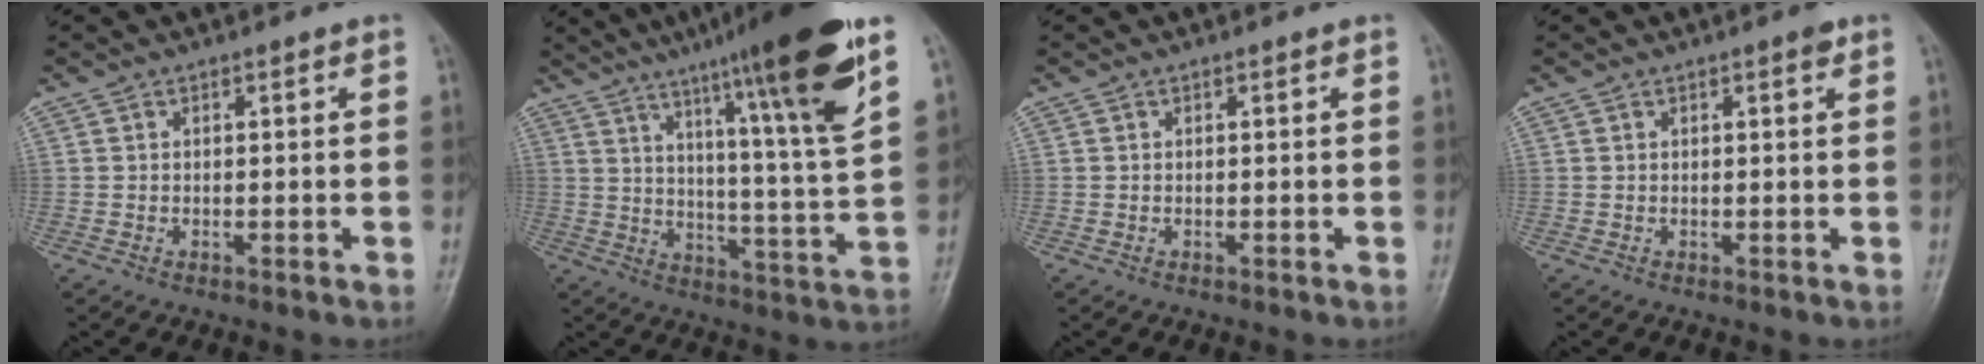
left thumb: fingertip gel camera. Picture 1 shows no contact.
{"total": 21.1, "force": [12.6, 0.9, 16.9], "torque": [-0.235, -0.051, 0.186]}
{"total": 0.0}
{"total": 1.3, "force": [0.8, 0.3, 1.0], "torque": [-0.015, -0.003, 0.010]}